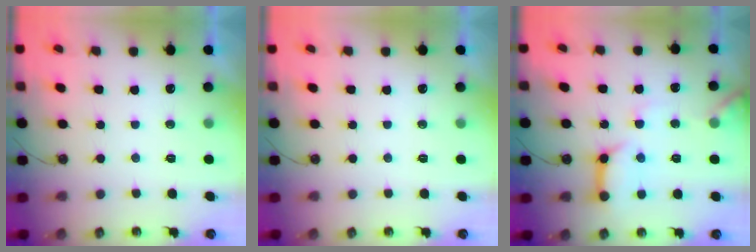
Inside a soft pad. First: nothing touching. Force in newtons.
{"total": 0.0}
{"total": 12.2, "press": 12.1, "slide": 1.3}